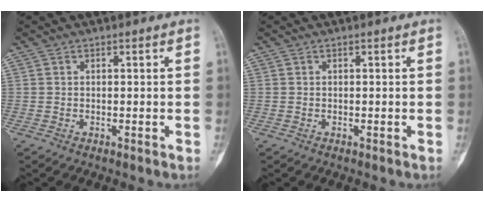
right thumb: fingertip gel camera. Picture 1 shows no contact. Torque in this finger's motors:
{"motor_torque": [0.21, 0.19, 0.00, 0.00, 0.01]}